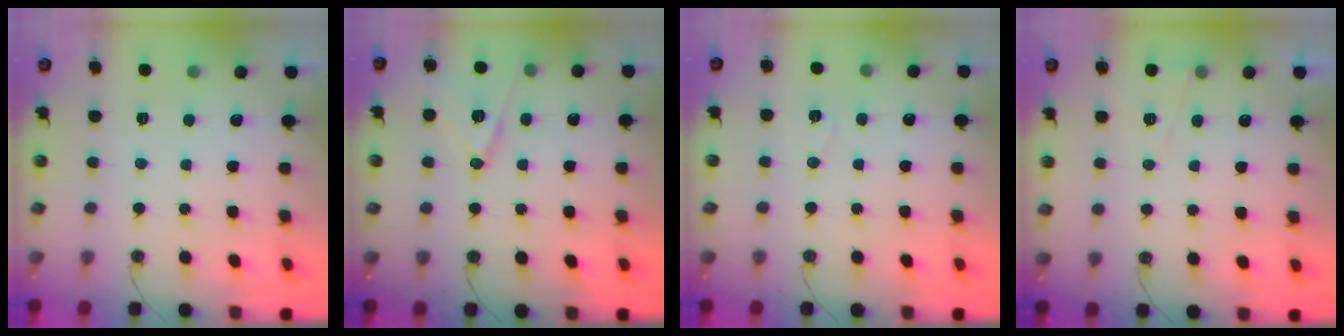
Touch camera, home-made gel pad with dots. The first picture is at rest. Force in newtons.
{"total": 12.5, "press": 12.2, "slide": 2.7}
{"total": 6.8, "press": 5.1, "slide": 4.5}
{"total": 6.3, "press": 4.5, "slide": 4.3}